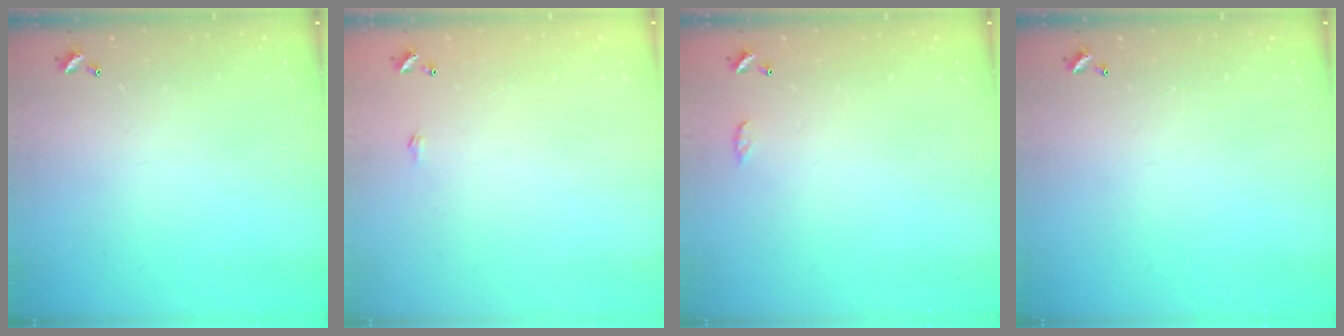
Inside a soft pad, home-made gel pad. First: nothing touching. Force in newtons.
{"total": 0.6, "press": 0.6, "slide": 0.2}
{"total": 3.0, "press": 3.0, "slide": 0.5}
{"total": 0.0}